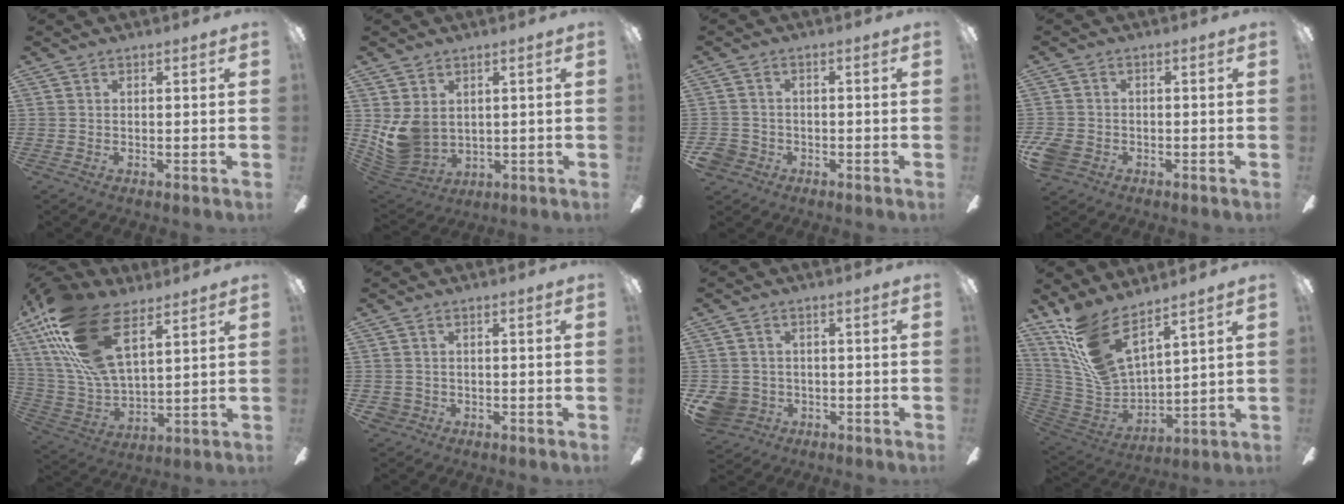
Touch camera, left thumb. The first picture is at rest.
{"total": 8.8, "force": [1.3, 7.4, 4.7], "torque": [-0.125, -0.011, 0.028]}
{"total": 4.1, "force": [-2.3, 3.3, 0.8], "torque": [-0.032, 0.009, -0.046]}
{"total": 4.5, "force": [-2.3, 3.3, 2.2], "torque": [-0.058, 0.008, -0.046]}
{"total": 23.5, "force": [12.2, 10.8, 16.9], "torque": [-0.354, -0.036, 0.217]}
{"total": 2.1, "force": [-0.8, 1.9, 0.3], "torque": [-0.007, 0.003, -0.017]}
{"total": 6.4, "force": [-2.1, 5.6, 2.1], "torque": [-0.073, 0.016, -0.040]}
{"total": 15.1, "force": [10.8, 5.3, 9.1], "torque": [-0.227, -0.069, 0.199]}